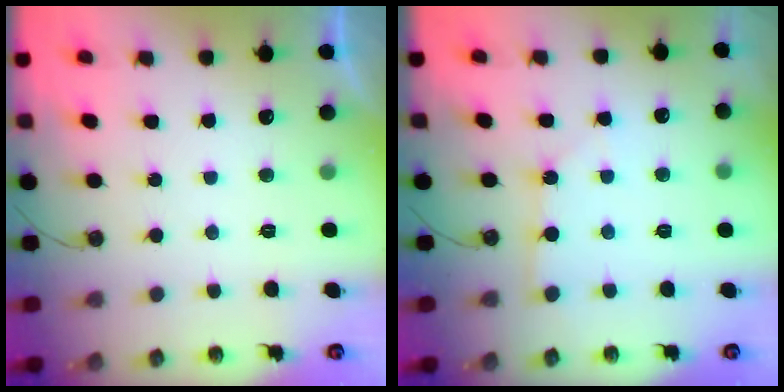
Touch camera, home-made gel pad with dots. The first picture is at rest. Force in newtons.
{"total": 2.0, "press": 2.0, "slide": 0.3}